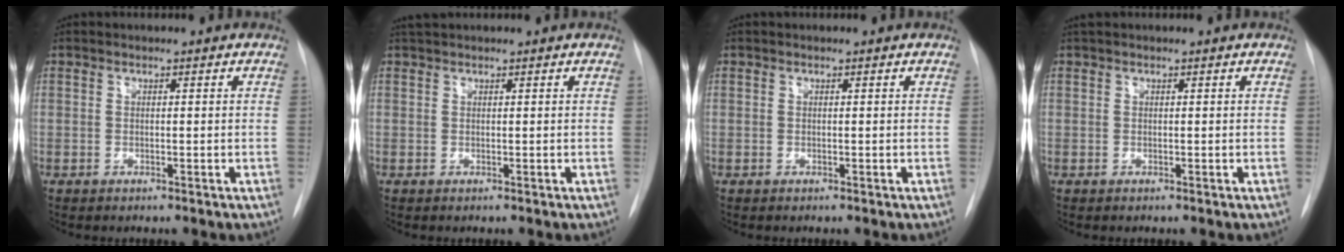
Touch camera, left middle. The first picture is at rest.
{"total": 1.4, "force": [1.3, 0.2, 0.4], "torque": [-0.013, 0.018, 0.027]}
{"total": 0.0}
{"total": 0.8, "force": [0.7, 0.3, 0.3], "torque": [-0.014, 0.020, 0.015]}